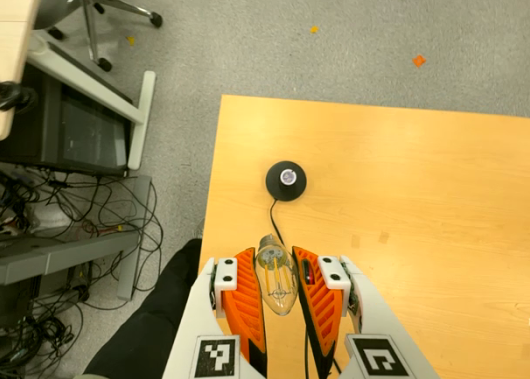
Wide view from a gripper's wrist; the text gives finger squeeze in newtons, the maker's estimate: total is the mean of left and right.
{"total": 19.2, "left": 21.5, "right": 16.8}